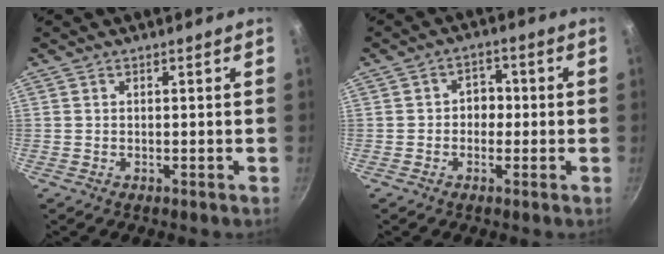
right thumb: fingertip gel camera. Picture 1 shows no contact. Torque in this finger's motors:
{"motor_torque": [-0.28, 0.19, 0.29, 0.18, 0.03]}